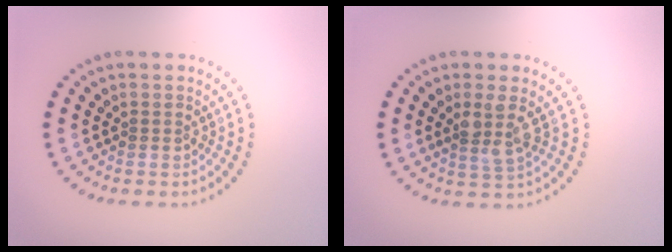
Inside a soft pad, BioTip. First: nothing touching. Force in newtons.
{"total": 2.5, "press": 2.0, "slide": 1.5}